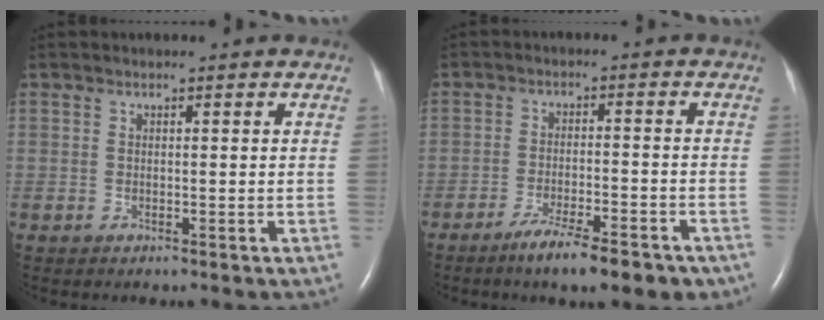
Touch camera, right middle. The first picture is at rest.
{"total": 9.3, "force": [-6.7, 1.9, 6.1], "torque": [-0.088, -0.010, -0.099]}